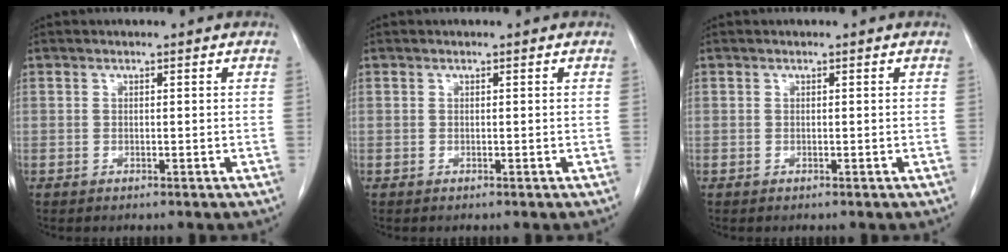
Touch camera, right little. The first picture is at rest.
{"total": 0.0}
{"total": 0.0}